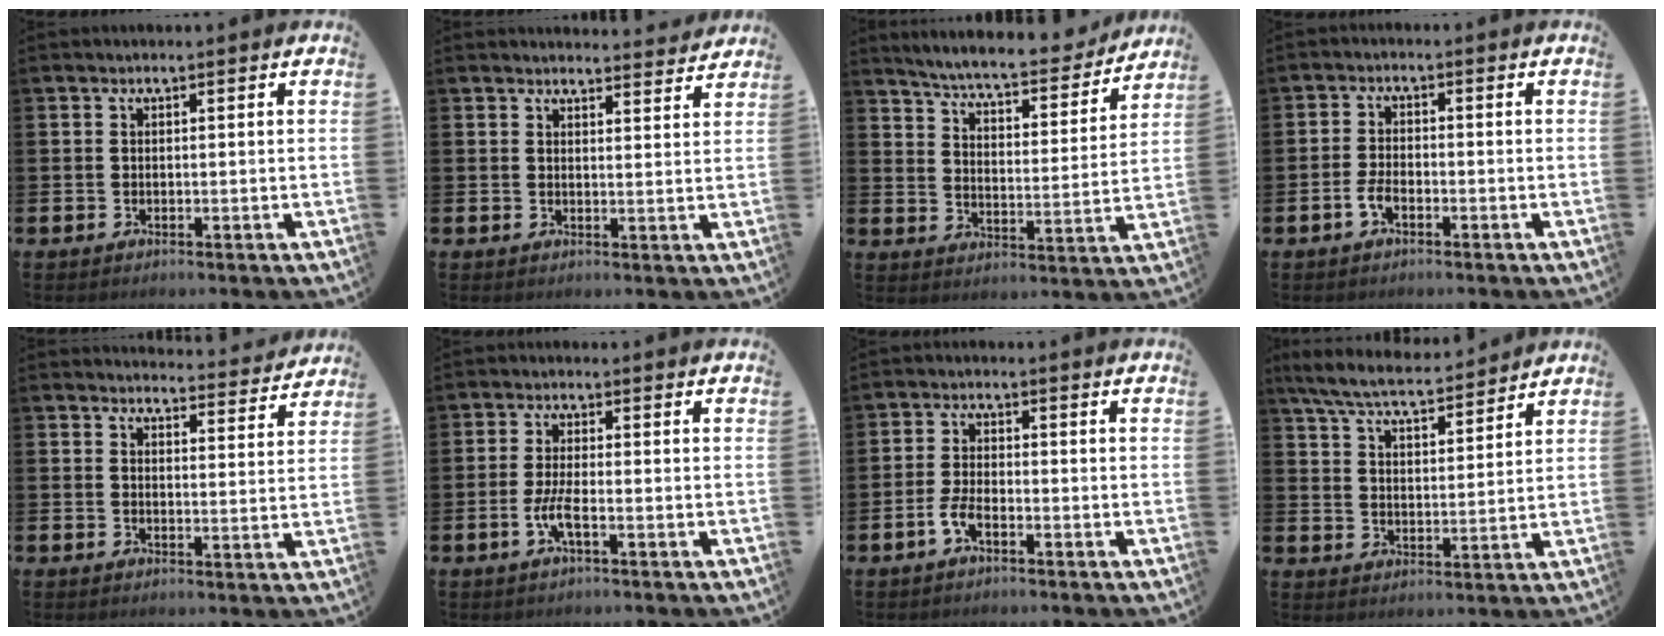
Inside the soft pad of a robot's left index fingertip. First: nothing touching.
{"total": 2.9, "force": [2.9, 0.2, -0.2], "torque": [0.006, -0.024, 0.049]}
{"total": 6.3, "force": [6.0, 0.4, 1.9], "torque": [-0.061, -0.050, 0.098]}
{"total": 2.5, "force": [-1.3, 1.1, 1.8], "torque": [-0.040, 0.007, -0.022]}
{"total": 3.6, "force": [3.6, 0.3, 0.0], "torque": [-0.001, -0.031, 0.061]}
{"total": 3.3, "force": [-1.2, 0.7, 3.0], "torque": [-0.073, -0.001, -0.026]}
{"total": 3.0, "force": [-1.6, 1.1, 2.3], "torque": [-0.052, 0.005, -0.031]}
{"total": 6.8, "force": [6.4, 0.8, 2.1], "torque": [-0.068, -0.036, 0.115]}